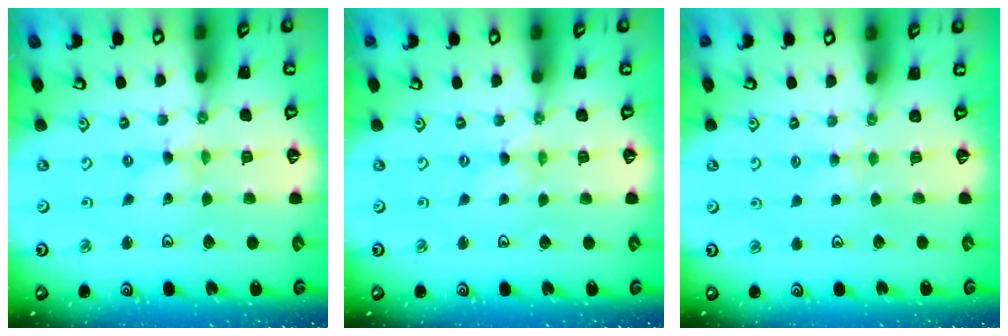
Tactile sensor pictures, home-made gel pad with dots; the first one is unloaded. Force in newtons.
{"total": 1.1, "press": 1.1, "slide": 0.2}
{"total": 2.8, "press": 2.7, "slide": 0.5}